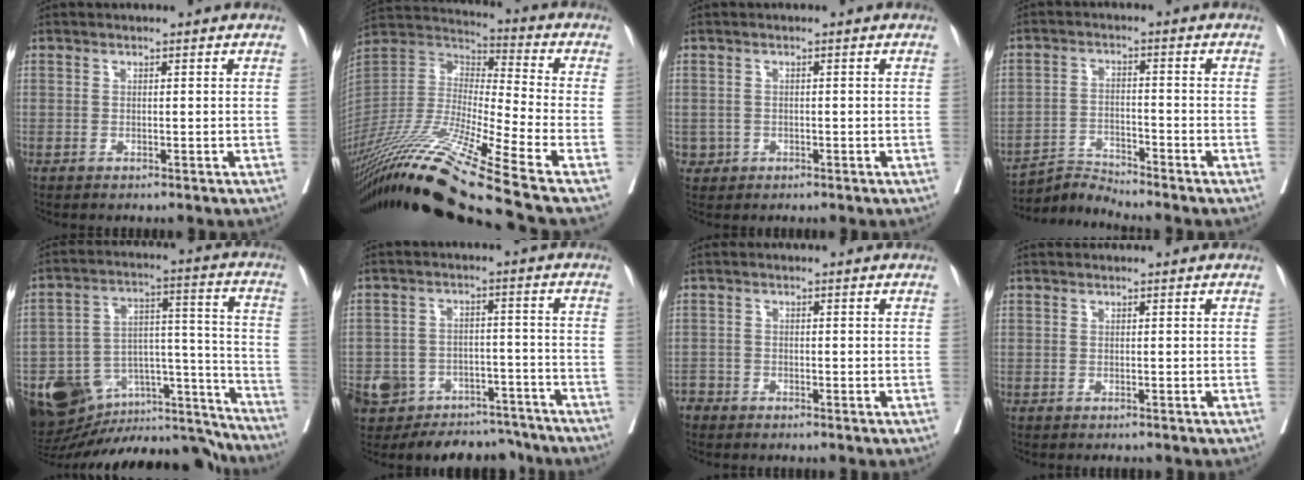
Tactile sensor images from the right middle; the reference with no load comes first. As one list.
[{"total": 24.6, "force": [-18.2, -1.8, 16.4], "torque": [-0.351, -0.041, -0.341]}, {"total": 1.5, "force": [-0.4, 1.4, 0.1], "torque": [0.002, 0.006, -0.003]}, {"total": 4.8, "force": [-4.3, -1.5, -1.4], "torque": [0.018, -0.009, -0.079]}, {"total": 23.5, "force": [-18.8, 9.2, 10.6], "torque": [-0.151, 0.059, -0.280]}, {"total": 15.9, "force": [-12.6, 8.5, 4.5], "torque": [-0.090, 0.019, -0.168]}, {"total": 1.9, "force": [-1.6, 1.0, -0.1], "torque": [-0.001, 0.003, -0.032]}, {"total": 1.3, "force": [-1.2, 0.5, 0.4], "torque": [-0.005, -0.002, -0.014]}]